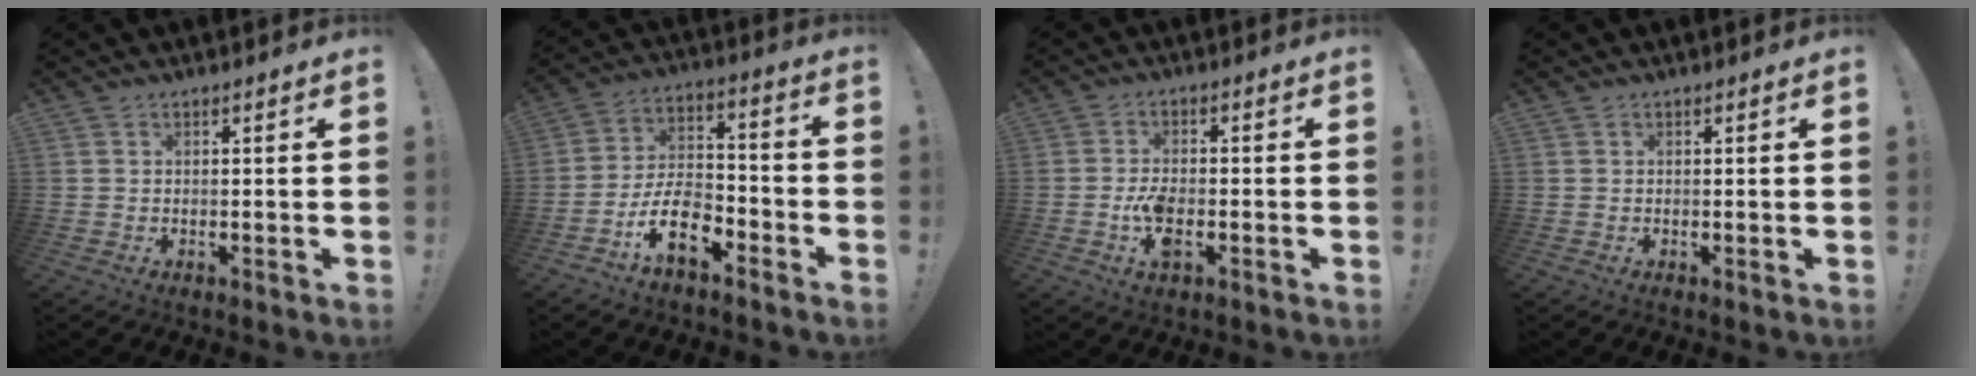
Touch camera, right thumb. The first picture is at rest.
{"total": 13.7, "force": [-8.3, 6.9, 8.4], "torque": [-0.141, 0.051, -0.145]}
{"total": 6.6, "force": [-2.3, 3.2, 5.2], "torque": [-0.102, 0.000, -0.041]}
{"total": 0.0}